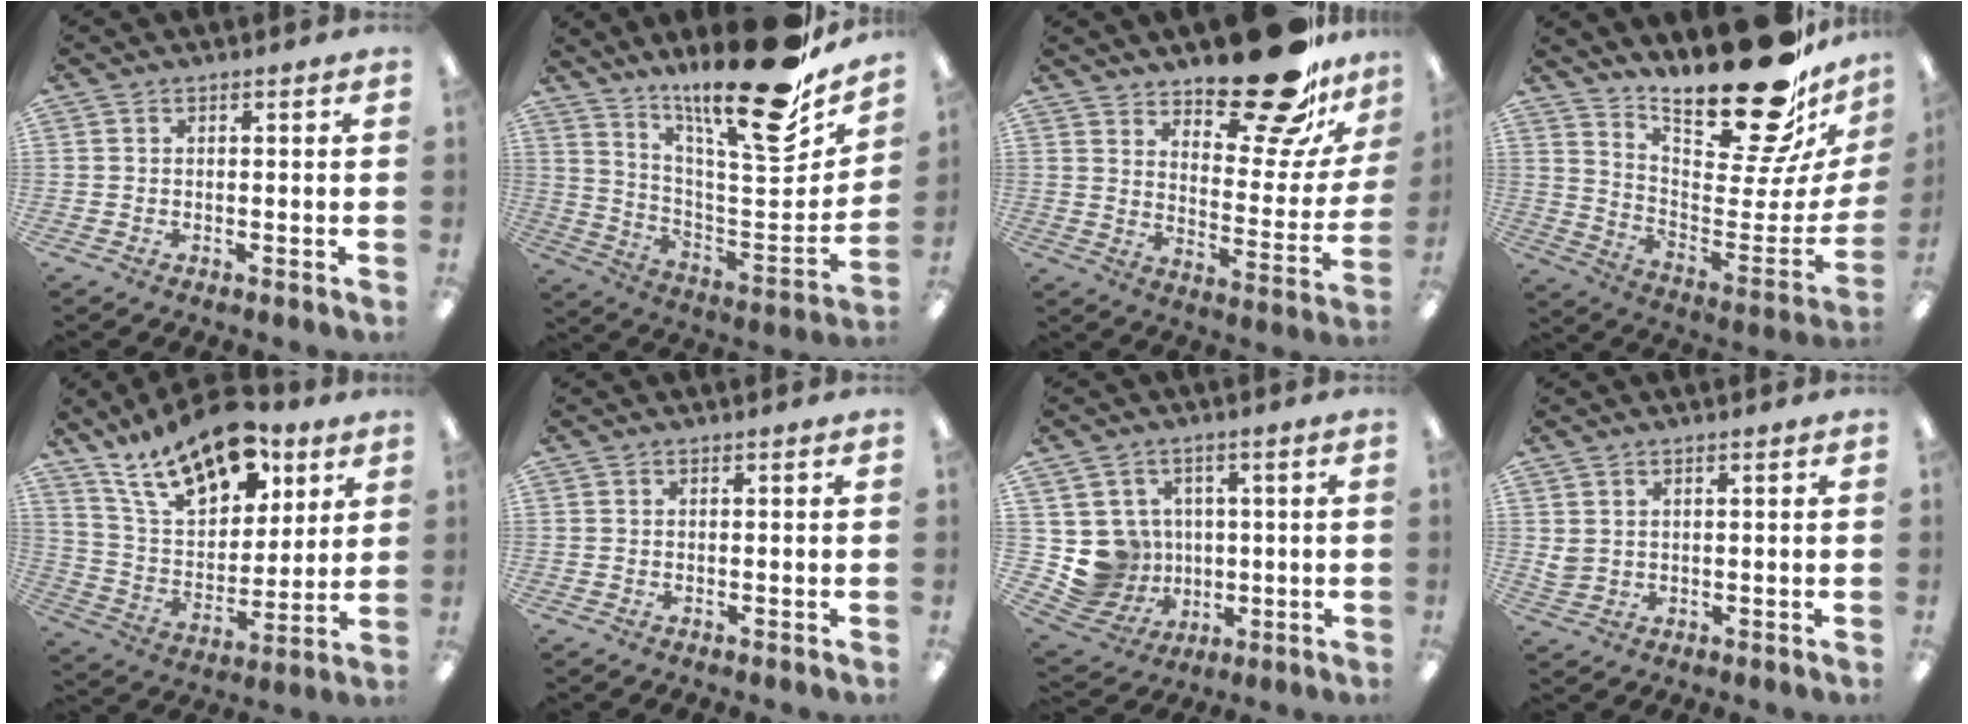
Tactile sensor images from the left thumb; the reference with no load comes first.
{"total": 24.5, "force": [19.4, 3.9, 14.6], "torque": [-0.205, -0.148, 0.305]}
{"total": 21.9, "force": [17.4, 7.5, 11.1], "torque": [-0.135, -0.127, 0.287]}
{"total": 26.7, "force": [21.0, 7.0, 14.9], "torque": [-0.206, -0.159, 0.344]}
{"total": 19.5, "force": [13.5, 9.2, 10.8], "torque": [-0.194, -0.067, 0.238]}
{"total": 0.0}
{"total": 9.5, "force": [0.3, 9.5, 1.2], "torque": [-0.060, -0.007, 0.021]}
{"total": 2.3, "force": [1.3, 1.7, 1.0], "torque": [-0.021, 0.002, 0.024]}